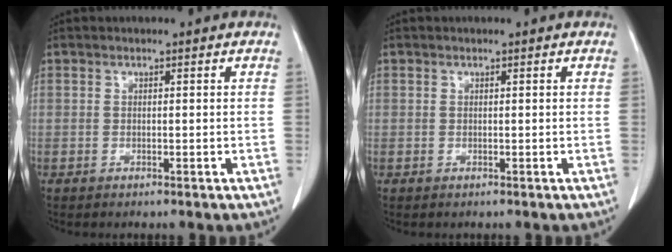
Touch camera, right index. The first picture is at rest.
{"total": 0.0}